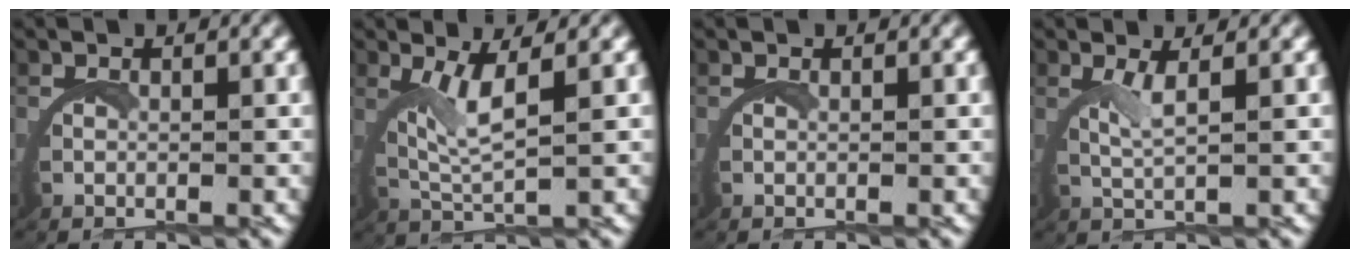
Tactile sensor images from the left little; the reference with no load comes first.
{"total": 3.5, "force": [1.8, 0.2, 3.0], "torque": [-0.072, -0.009, 0.039]}
{"total": 0.0}
{"total": 2.1, "force": [1.2, -0.9, 1.5], "torque": [-0.032, -0.007, 0.027]}